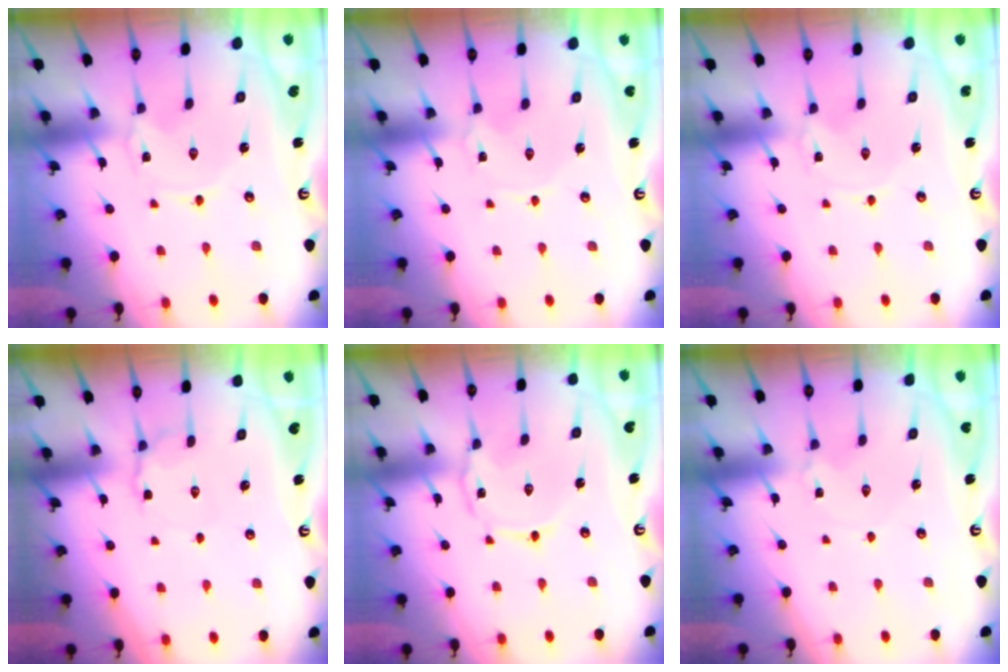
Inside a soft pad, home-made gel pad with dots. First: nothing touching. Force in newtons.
{"total": 0.0}
{"total": 0.0}
{"total": 5.3, "press": 5.1, "slide": 1.5}
{"total": 1.8, "press": 1.8, "slide": 0.3}
{"total": 1.2, "press": 1.2, "slide": 0.3}